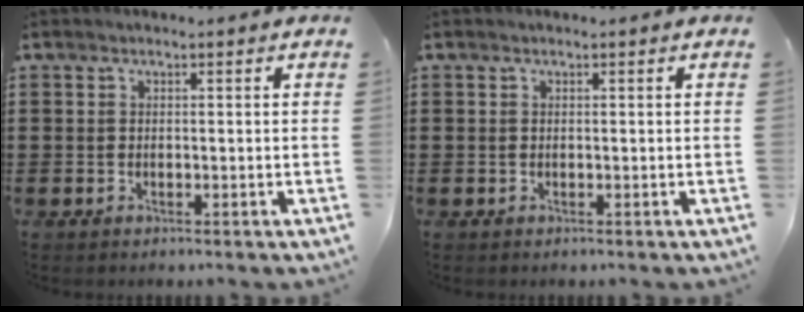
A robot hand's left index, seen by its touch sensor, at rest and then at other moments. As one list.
[{"total": 0.0}]